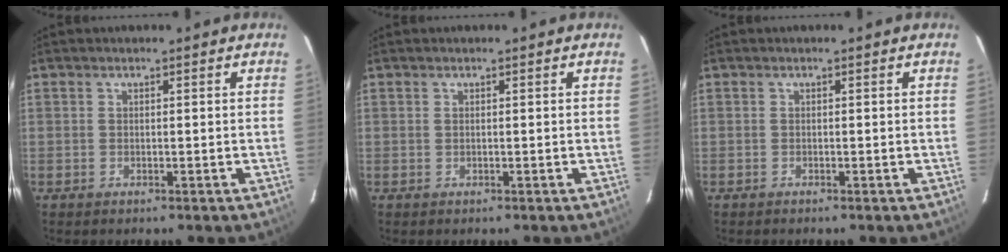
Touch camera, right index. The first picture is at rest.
{"total": 0.0}
{"total": 0.0}